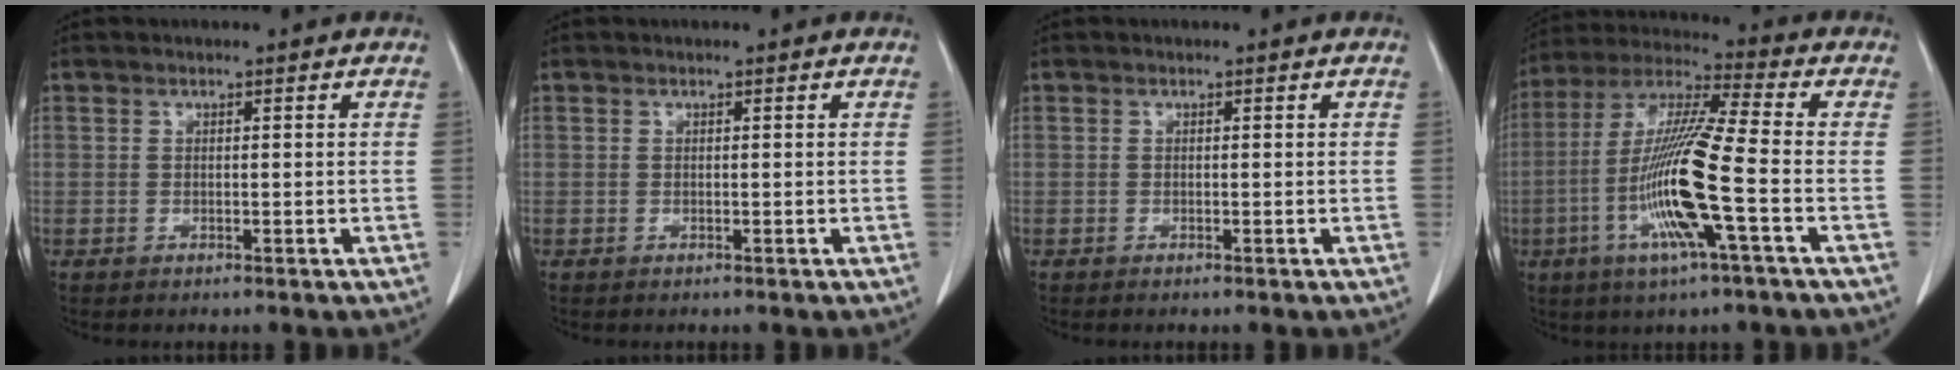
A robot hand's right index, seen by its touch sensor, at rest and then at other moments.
{"total": 0.0}
{"total": 0.0}
{"total": 15.3, "force": [-4.3, -0.1, 14.7], "torque": [-0.300, -0.009, -0.091]}